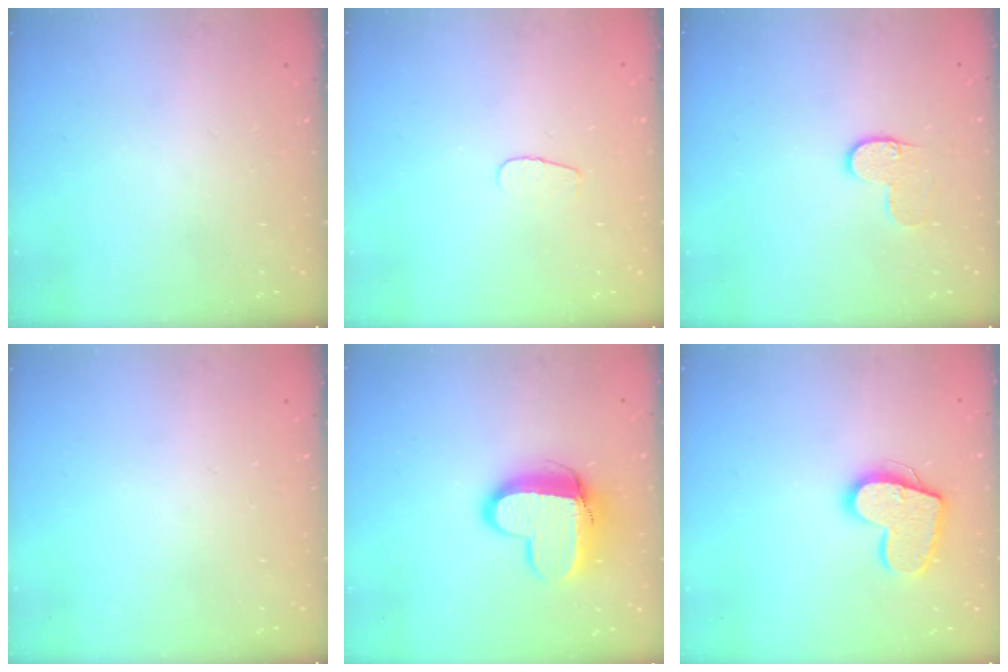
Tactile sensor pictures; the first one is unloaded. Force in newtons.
{"total": 3.1, "press": 3.1, "slide": 0.3}
{"total": 6.3, "press": 6.3, "slide": 0.3}
{"total": 0.0}
{"total": 12.5, "press": 12.5, "slide": 1.0}
{"total": 15.3, "press": 15.3, "slide": 1.1}